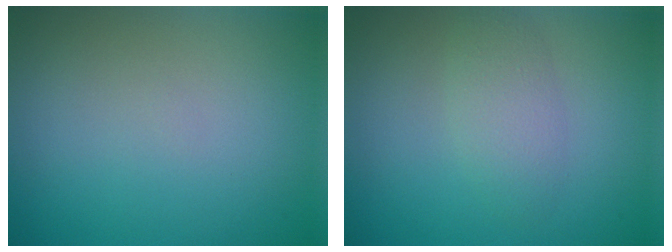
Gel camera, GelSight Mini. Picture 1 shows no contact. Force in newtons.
{"total": 2.3, "press": 2.3, "slide": 0.1}